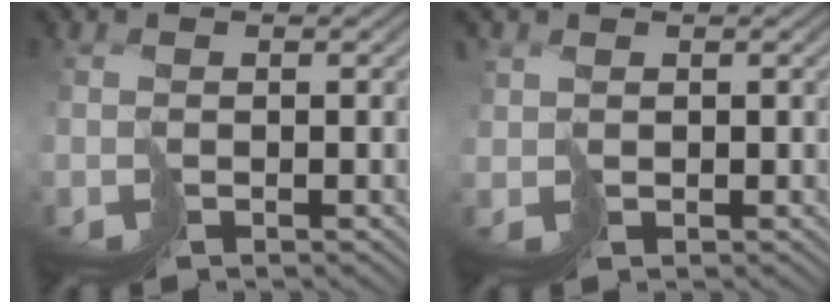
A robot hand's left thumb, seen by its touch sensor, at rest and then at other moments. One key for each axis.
{"total": 1.4, "fx": 1.0, "fy": 0.9, "fz": 0.2, "tx": -0.016, "ty": -0.001, "tz": 0.020}